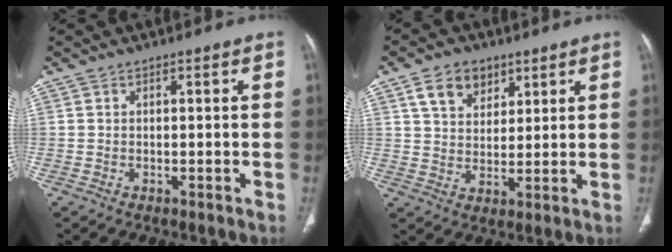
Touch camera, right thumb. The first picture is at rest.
{"total": 8.2, "force": [4.5, 5.6, 3.9], "torque": [-0.043, -0.021, 0.082]}